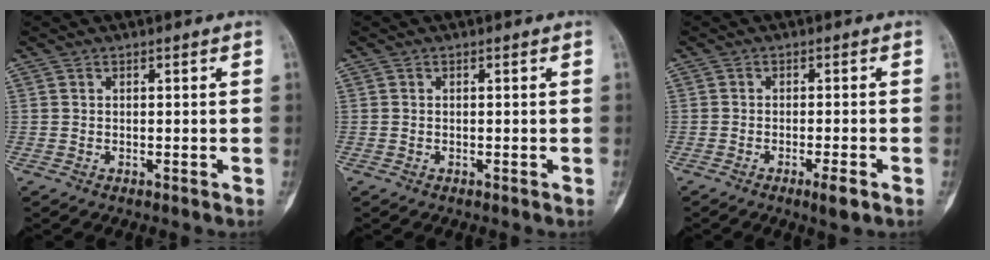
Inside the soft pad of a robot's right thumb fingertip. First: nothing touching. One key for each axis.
{"total": 0.0}
{"total": 3.3, "fx": -1.8, "fy": 0.3, "fz": 2.7, "tx": -0.045, "ty": -0.002, "tz": -0.032}